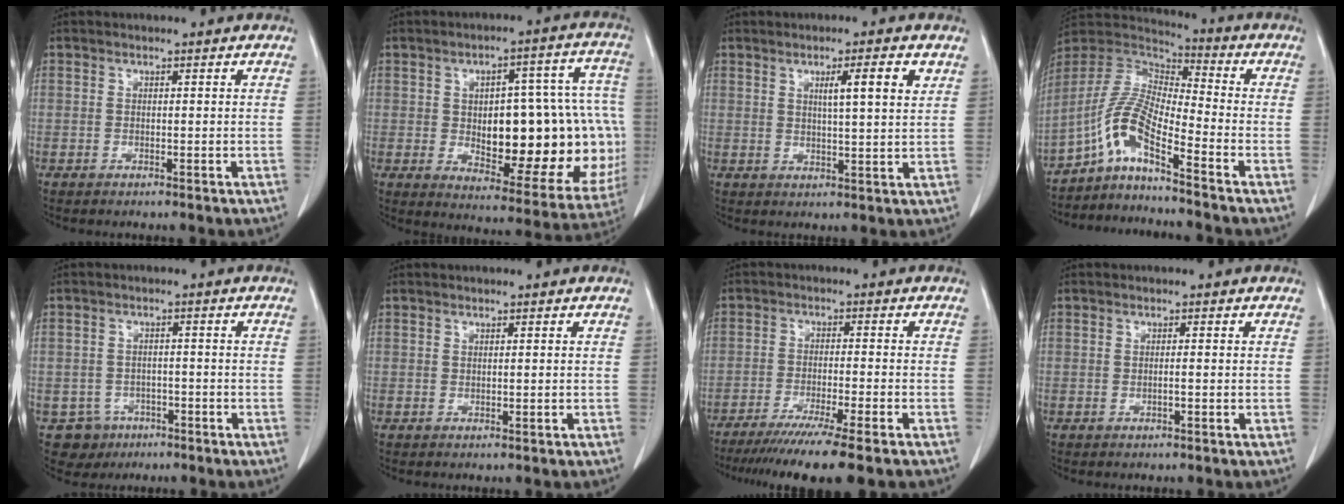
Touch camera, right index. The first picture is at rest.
{"total": 24.9, "force": [-1.6, 9.6, 23.0], "torque": [-0.230, 0.036, 0.013]}
{"total": 5.4, "force": [2.4, 0.2, 4.8], "torque": [-0.074, 0.000, 0.034]}
{"total": 9.5, "force": [-6.1, 0.8, 7.2], "torque": [-0.164, 0.011, -0.121]}
{"total": 5.0, "force": [-2.5, 4.3, 0.0], "torque": [0.004, 0.011, -0.032]}
{"total": 0.0}
{"total": 13.0, "force": [-10.3, -0.8, 7.9], "torque": [-0.112, -0.041, -0.160]}
{"total": 0.6, "force": [-0.2, -0.1, 0.6], "torque": [-0.010, 0.001, -0.004]}